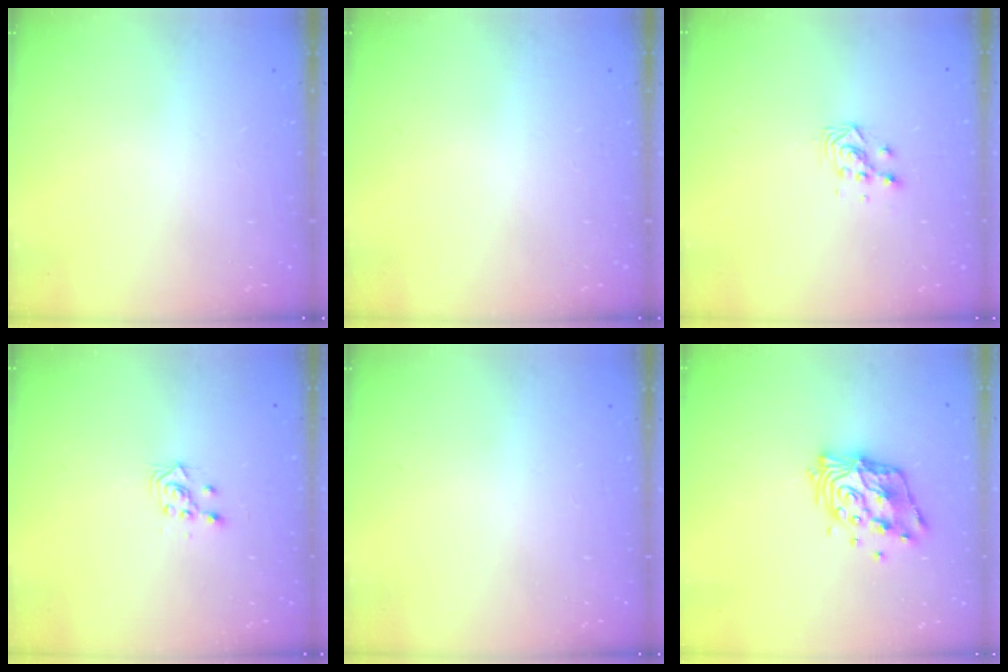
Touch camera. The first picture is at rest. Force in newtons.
{"total": 0.0}
{"total": 3.4, "press": 3.4, "slide": 0.2}
{"total": 3.2, "press": 3.1, "slide": 0.9}
{"total": 0.0}
{"total": 13.7, "press": 13.6, "slide": 1.5}